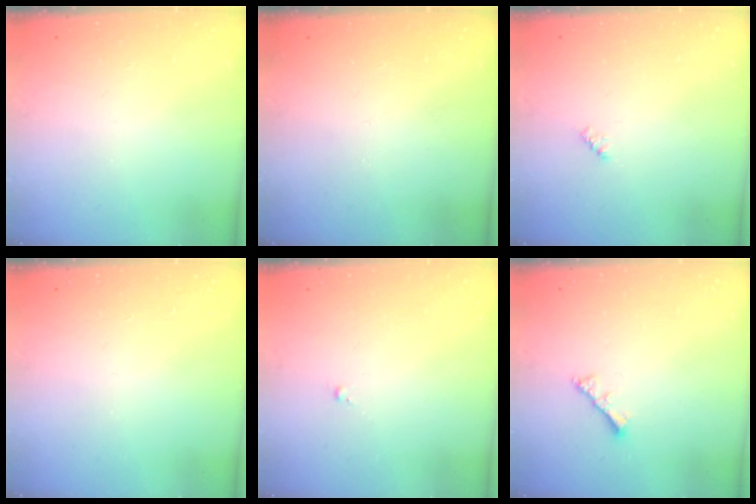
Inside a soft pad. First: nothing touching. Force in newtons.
{"total": 0.0}
{"total": 2.4, "press": 2.4, "slide": 0.4}
{"total": 0.0}
{"total": 0.0}
{"total": 2.8, "press": 2.8, "slide": 0.6}